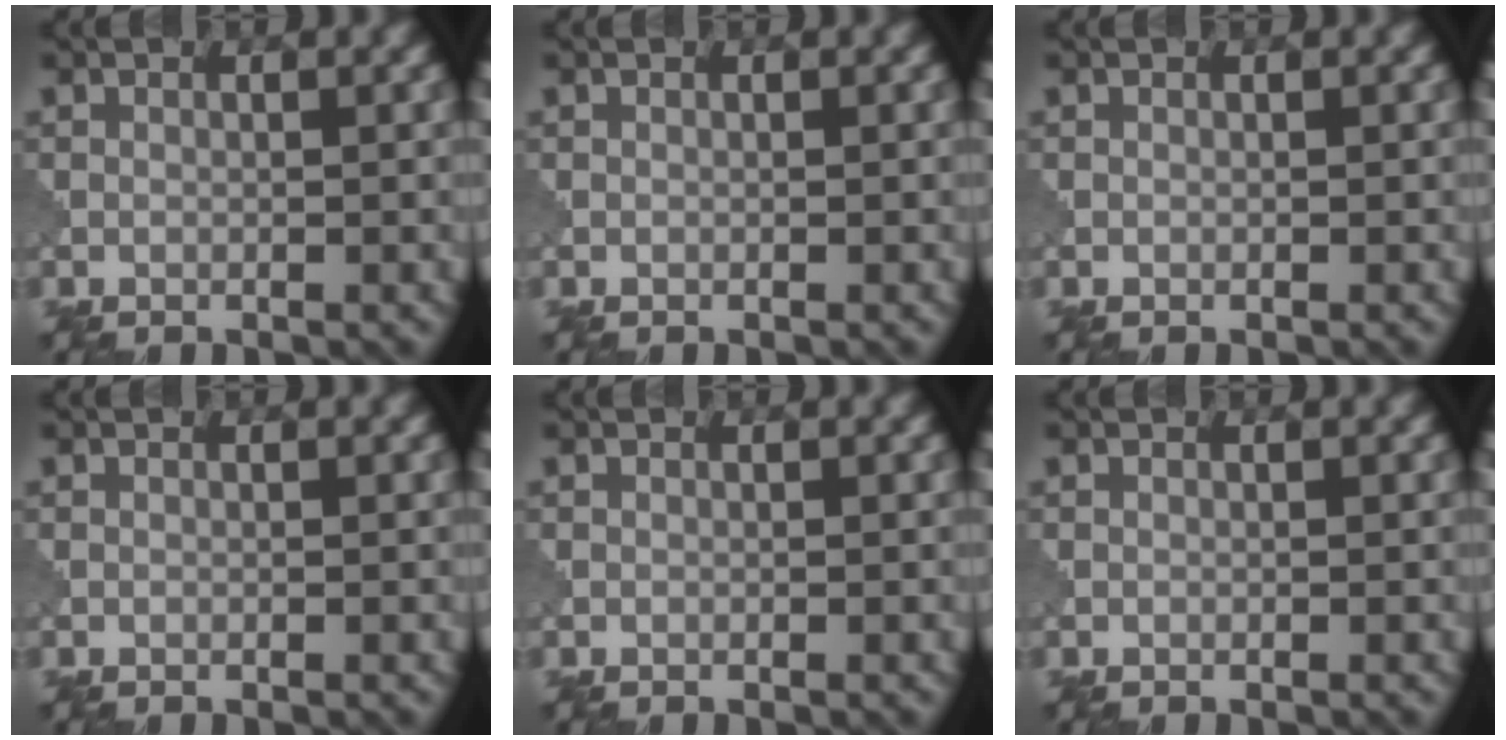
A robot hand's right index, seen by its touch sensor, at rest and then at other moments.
{"total": 0.0}
{"total": 0.0}
{"total": 0.0}
{"total": 0.0}
{"total": 0.0}